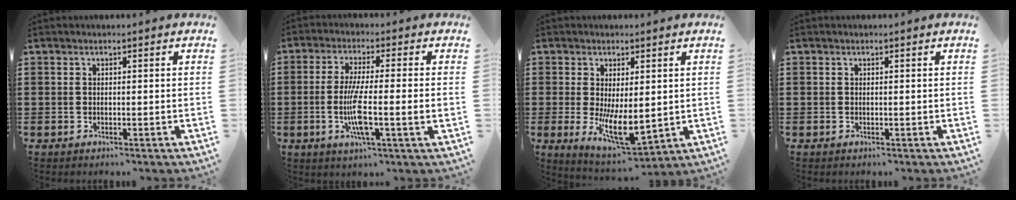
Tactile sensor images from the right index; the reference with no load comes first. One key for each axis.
{"total": 8.4, "fx": -1.5, "fy": 0.8, "fz": 8.2, "tx": -0.167, "ty": -0.019, "tz": -0.033}
{"total": 7.7, "fx": -0.5, "fy": 3.3, "fz": 6.9, "tx": -0.125, "ty": -0.013, "tz": -0.006}
{"total": 0.0}